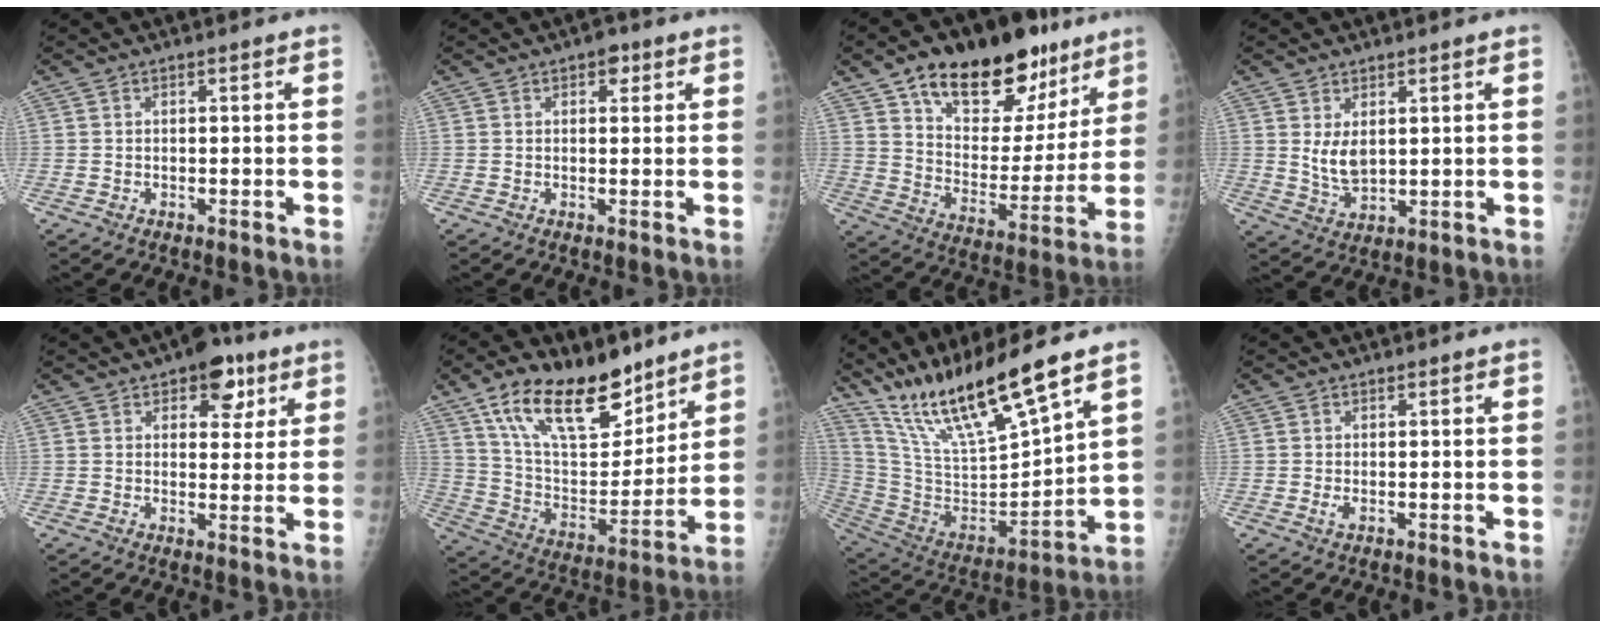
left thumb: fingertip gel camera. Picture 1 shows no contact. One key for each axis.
{"total": 4.4, "fx": 2.4, "fy": 2.5, "fz": 2.6, "tx": -0.010, "ty": -0.006, "tz": 0.026}
{"total": 25.6, "fx": 15.8, "fy": 13.0, "fz": 15.3, "tx": -0.193, "ty": -0.041, "tz": 0.253}
{"total": 5.2, "fx": 1.8, "fy": 3.1, "fz": 3.8, "tx": -0.060, "ty": -0.023, "tz": 0.044}
{"total": 8.4, "fx": 4.6, "fy": 4.9, "fz": 5.1, "tx": -0.029, "ty": -0.015, "tz": 0.058}
{"total": 21.9, "fx": 14.7, "fy": 10.0, "fz": 12.9, "tx": -0.182, "ty": -0.064, "tz": 0.262}
{"total": 21.6, "fx": 16.7, "fy": 2.8, "fz": 13.4, "tx": -0.221, "ty": -0.076, "tz": 0.325}
{"total": 1.1, "fx": 0.3, "fy": 0.6, "fz": 0.8, "tx": -0.015, "ty": -0.003, "tz": 0.007}